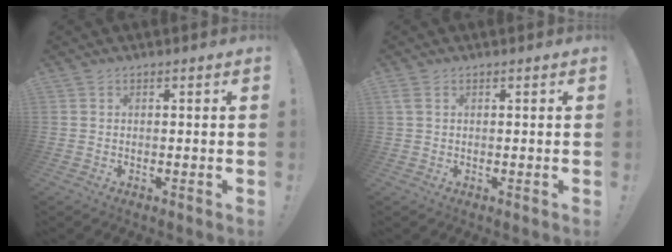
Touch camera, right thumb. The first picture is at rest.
{"total": 1.5, "force": [0.5, 0.8, 1.2], "torque": [-0.031, 0.007, 0.012]}